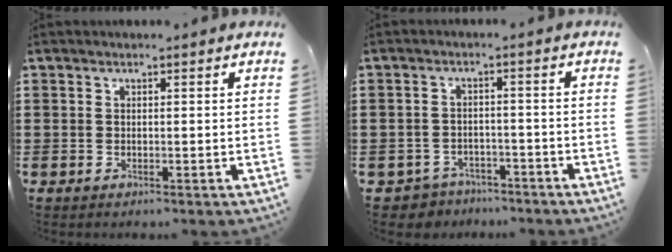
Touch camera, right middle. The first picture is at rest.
{"total": 3.2, "force": [-3.1, 0.8, -0.2], "torque": [-0.016, -0.005, -0.070]}